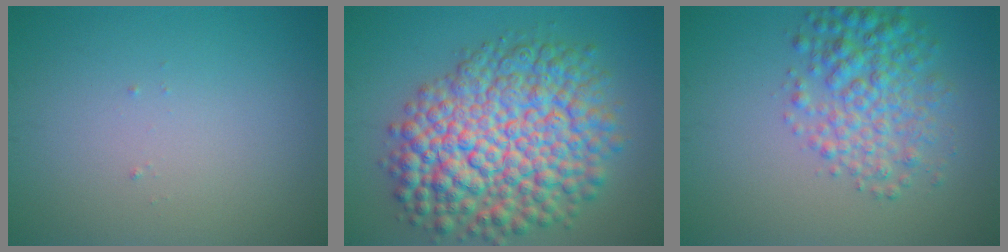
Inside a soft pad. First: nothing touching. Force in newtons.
{"total": 12.3, "press": 12.3, "slide": 0.3}
{"total": 4.9, "press": 4.9, "slide": 0.1}